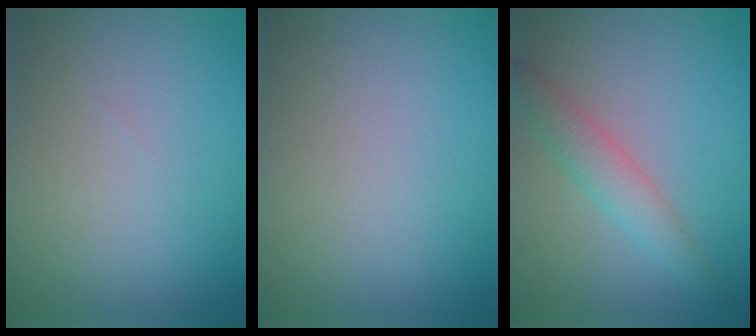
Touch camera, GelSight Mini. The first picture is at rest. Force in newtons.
{"total": 0.0}
{"total": 2.8, "press": 2.8, "slide": 0.1}